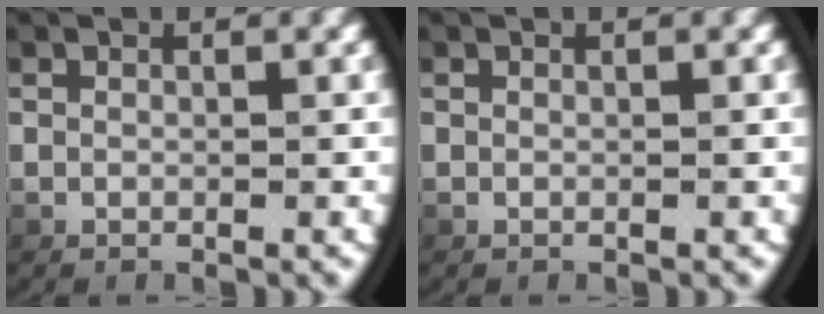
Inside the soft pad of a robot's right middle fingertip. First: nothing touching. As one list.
[{"total": 0.0}]